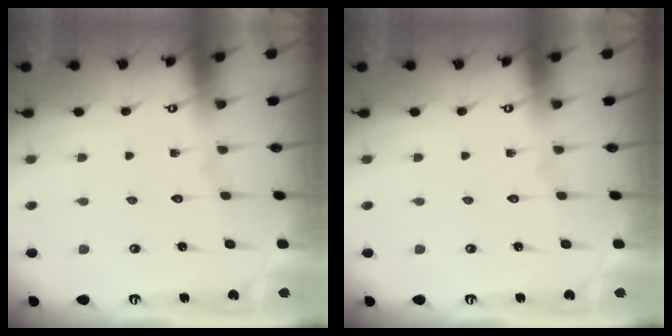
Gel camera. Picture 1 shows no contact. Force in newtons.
{"total": 0.0}